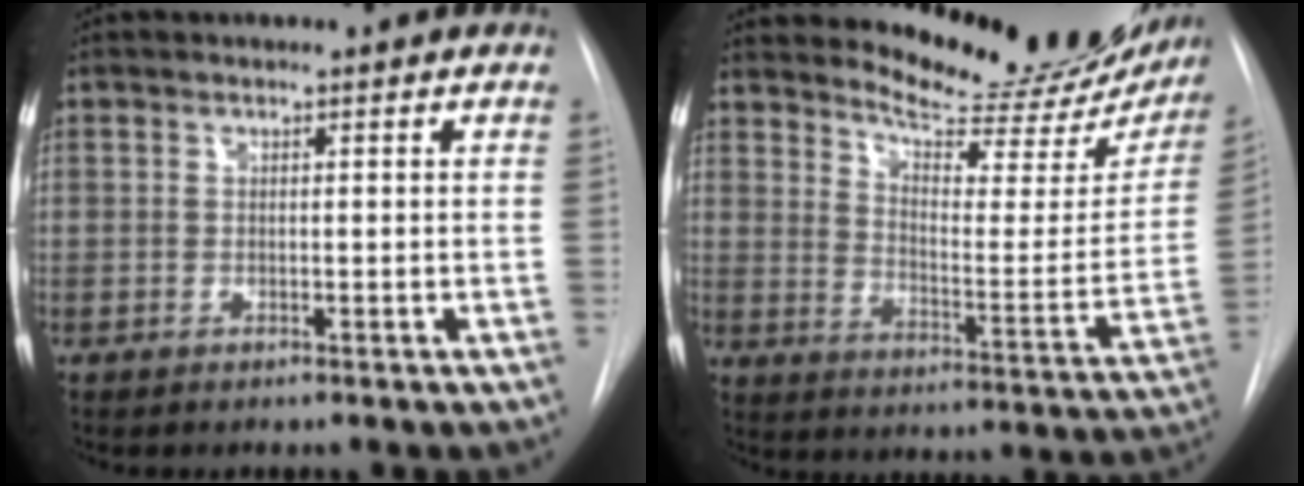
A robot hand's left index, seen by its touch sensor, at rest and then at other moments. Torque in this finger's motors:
{"motor_torque": [0.30, -0.42, 0.49, 0.06]}